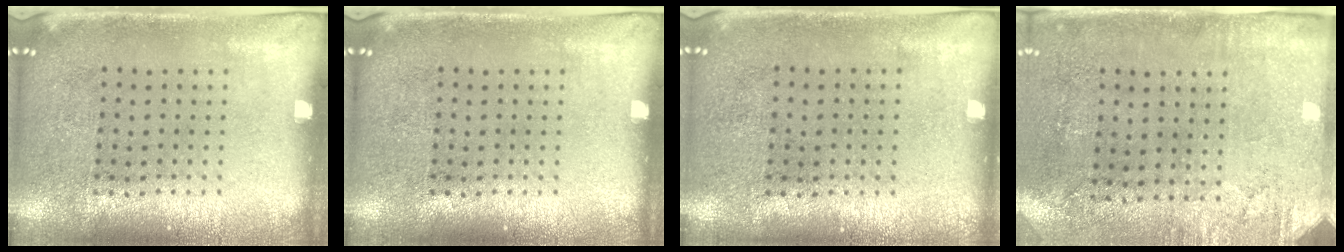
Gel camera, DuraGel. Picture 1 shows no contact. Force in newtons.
{"total": 0.0}
{"total": 0.0}
{"total": 2.9, "press": 2.4, "slide": 1.7}